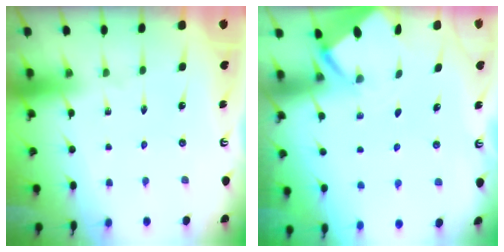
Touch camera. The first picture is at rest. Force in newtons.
{"total": 1.9, "press": 1.9, "slide": 0.1}